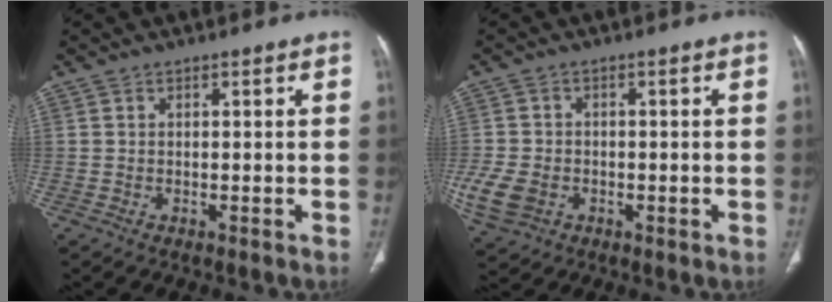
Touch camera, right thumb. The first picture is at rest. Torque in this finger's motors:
{"motor_torque": [1.97, 1.25, 0.49, -0.85, 0.06]}